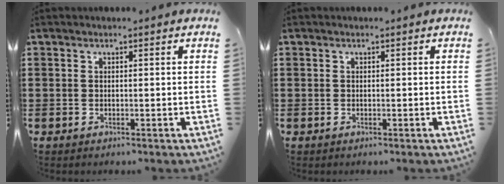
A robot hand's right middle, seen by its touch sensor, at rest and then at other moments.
{"total": 0.0}